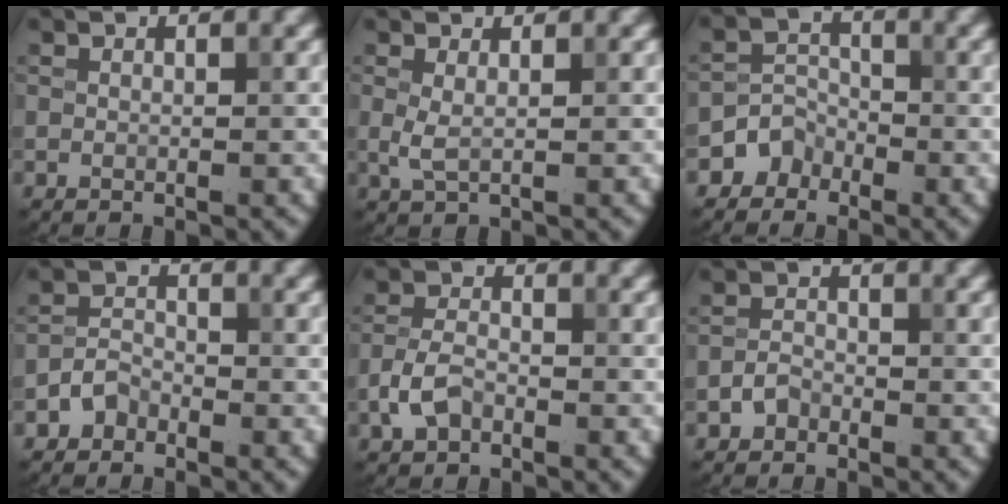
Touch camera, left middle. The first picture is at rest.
{"total": 1.4, "force": [0.4, 0.4, 1.3], "torque": [-0.030, -0.002, 0.008]}
{"total": 2.2, "force": [-1.5, 1.6, 0.1], "torque": [0.009, 0.013, -0.030]}
{"total": 1.7, "force": [-1.3, 1.1, 0.5], "torque": [-0.006, 0.009, -0.028]}
{"total": 2.5, "force": [-1.3, 1.5, 1.5], "torque": [-0.031, 0.007, -0.031]}
{"total": 1.4, "force": [-0.9, 0.9, 0.5], "torque": [-0.006, 0.005, -0.021]}